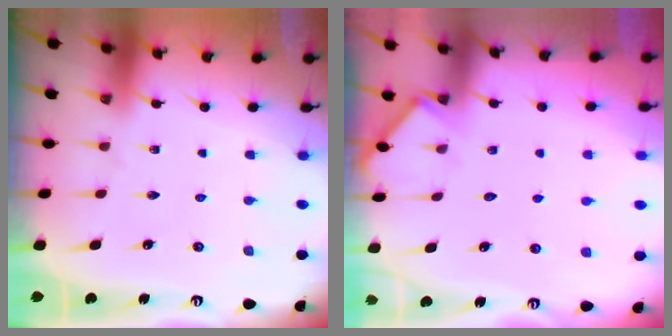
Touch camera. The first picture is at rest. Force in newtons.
{"total": 4.3, "press": 4.3, "slide": 0.4}